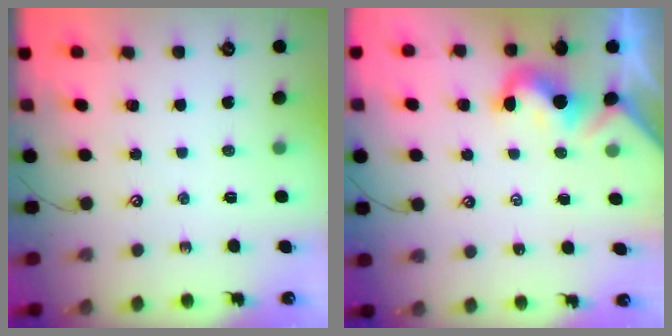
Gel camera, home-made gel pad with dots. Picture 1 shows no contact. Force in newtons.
{"total": 1.5, "press": 1.4, "slide": 0.3}